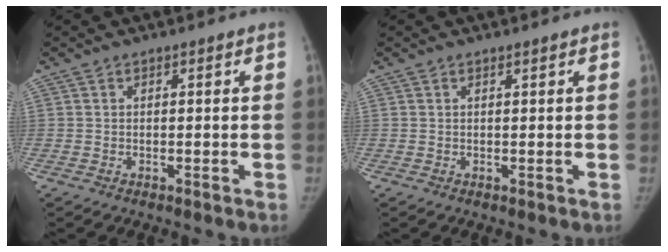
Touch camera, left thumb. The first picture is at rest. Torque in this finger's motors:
{"motor_torque": [-0.29, -0.14, -0.10, 0.00, -0.07]}